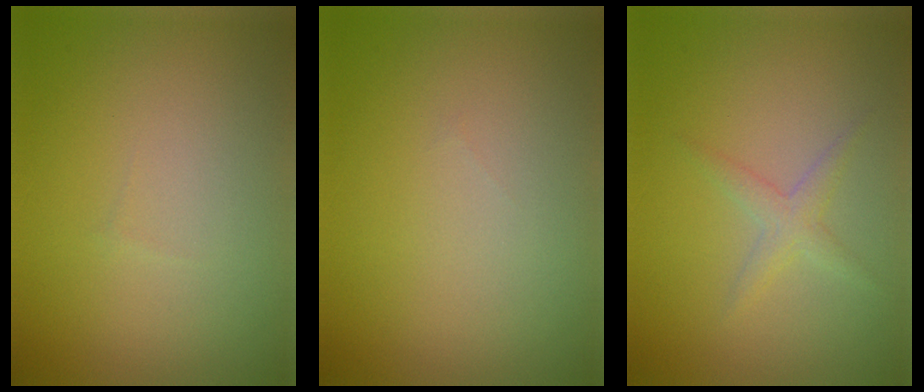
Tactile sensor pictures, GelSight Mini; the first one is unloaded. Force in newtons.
{"total": 0.0}
{"total": 1.6, "press": 1.6, "slide": 0.1}